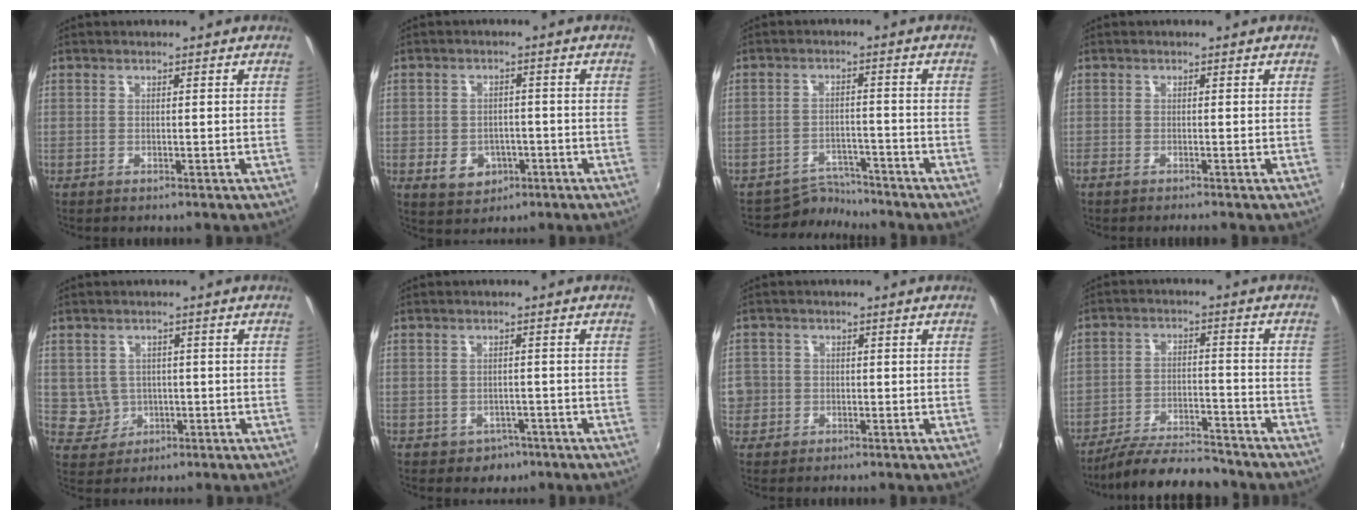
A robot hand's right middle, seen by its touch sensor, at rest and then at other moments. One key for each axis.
{"total": 6.6, "fx": -2.6, "fy": 5.3, "fz": 3.1, "tx": -0.076, "ty": 0.004, "tz": -0.028}
{"total": 4.9, "fx": -4.8, "fy": 1.0, "fz": -0.9, "tx": 0.009, "ty": 0.013, "tz": -0.078}
{"total": 1.1, "fx": -1.1, "fy": 0.0, "fz": 0.4, "tx": -0.010, "ty": -0.005, "tz": -0.022}
{"total": 4.5, "fx": -0.2, "fy": 4.4, "fz": 0.8, "tx": -0.023, "ty": 0.010, "tz": 0.010}
{"total": 3.9, "fx": -2.0, "fy": 3.2, "fz": 1.0, "tx": -0.029, "ty": 0.001, "tz": -0.020}
{"total": 6.6, "fx": -1.3, "fy": 6.3, "fz": 1.6, "tx": -0.055, "ty": 0.017, "tz": -0.017}
{"total": 13.4, "fx": -12.0, "fy": 2.9, "fz": 5.2, "tx": -0.120, "ty": -0.008, "tz": -0.188}